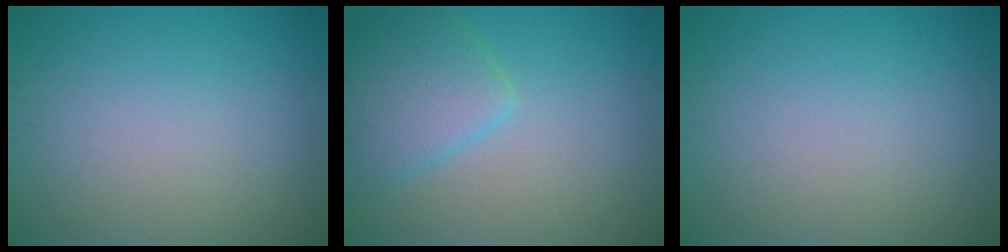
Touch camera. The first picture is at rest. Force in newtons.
{"total": 4.0, "press": 4.0, "slide": 0.2}
{"total": 0.0}